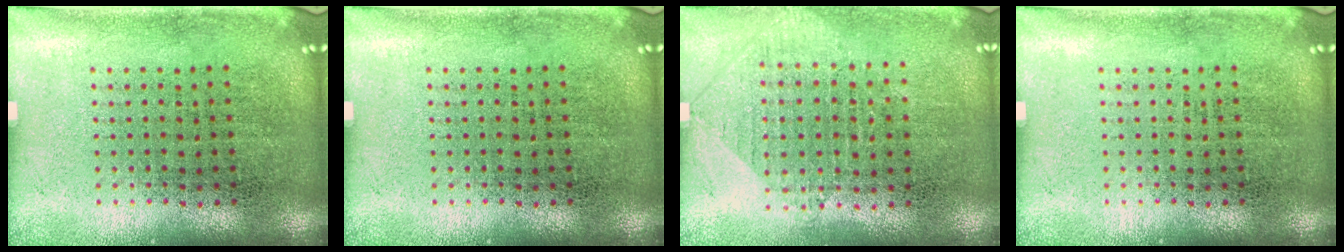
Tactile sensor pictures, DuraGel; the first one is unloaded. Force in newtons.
{"total": 0.0}
{"total": 0.9, "press": 0.8, "slide": 0.3}
{"total": 0.0}